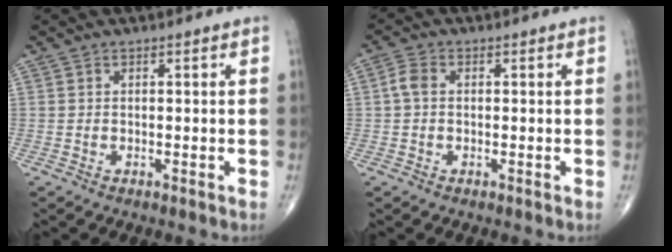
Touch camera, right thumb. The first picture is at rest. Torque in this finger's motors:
{"motor_torque": [0.42, 0.34, 0.38, -0.02, 0.02]}